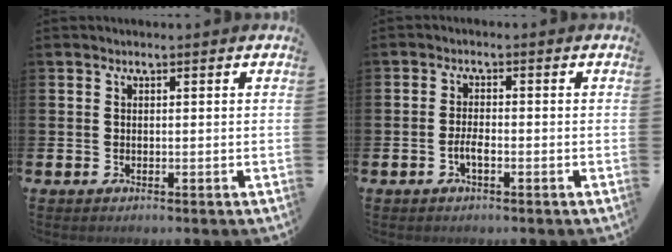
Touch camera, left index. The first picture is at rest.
{"total": 2.0, "force": [-0.9, 0.7, 1.7], "torque": [-0.028, 0.001, -0.018]}